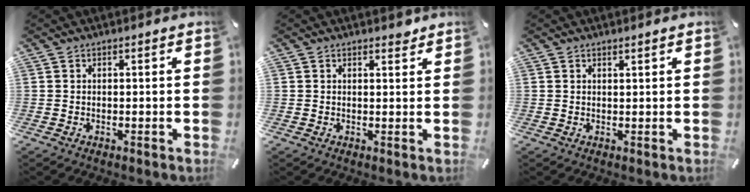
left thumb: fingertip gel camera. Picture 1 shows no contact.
{"total": 1.6, "force": [1.3, 1.0, 0.1], "torque": [0.013, -0.007, 0.022]}
{"total": 0.7, "force": [0.6, 0.3, 0.1], "torque": [-0.002, -0.001, 0.012]}